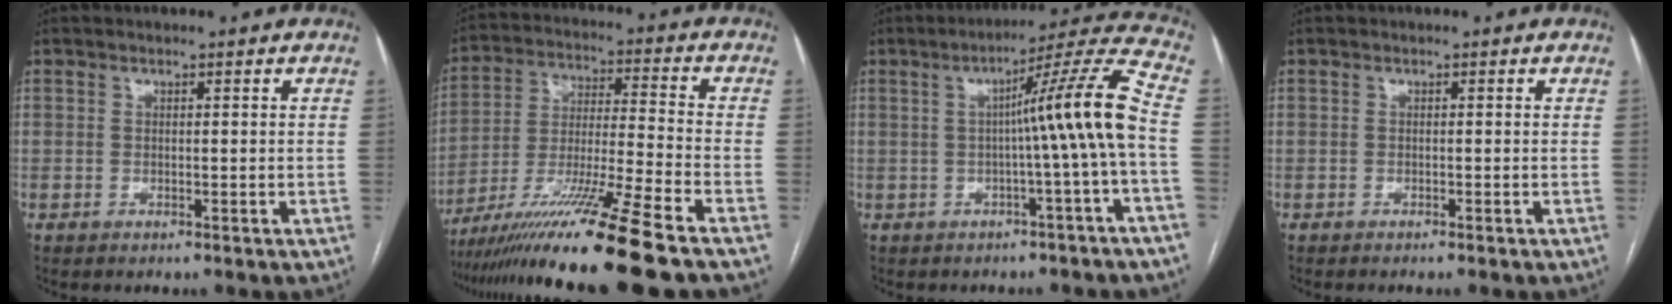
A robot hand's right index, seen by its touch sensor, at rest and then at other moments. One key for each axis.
{"total": 17.9, "fx": -13.4, "fy": -2.3, "fz": 11.7, "tx": -0.221, "ty": -0.034, "tz": -0.239}
{"total": 11.2, "fx": -1.0, "fy": -2.1, "fz": 11.0, "tx": -0.151, "ty": 0.018, "tz": -0.013}
{"total": 0.7, "fx": -0.6, "fy": -0.2, "fz": 0.4, "tx": -0.008, "ty": 0.001, "tz": -0.010}